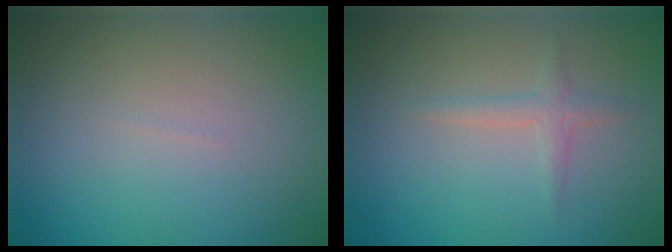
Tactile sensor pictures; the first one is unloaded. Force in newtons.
{"total": 1.5, "press": 1.5, "slide": 0.1}